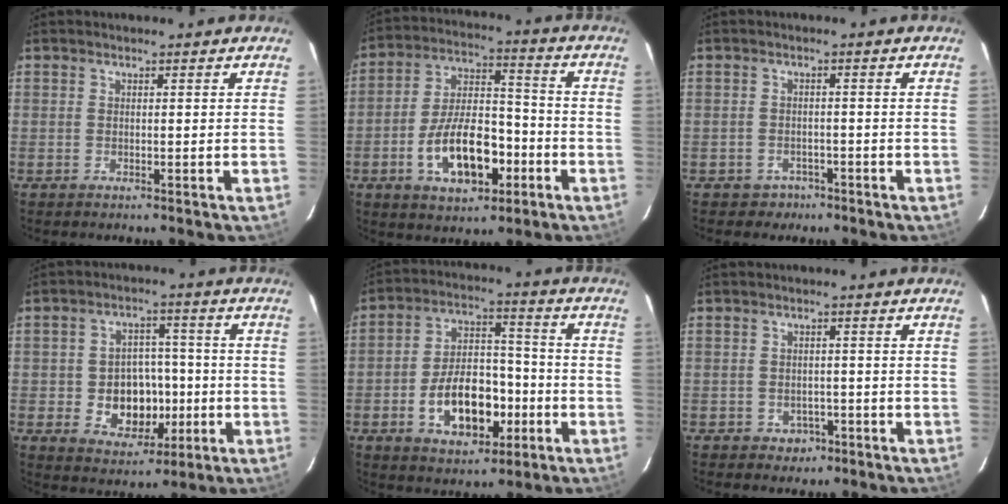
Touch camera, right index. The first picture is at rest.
{"total": 14.6, "force": [-5.7, 7.3, 11.3], "torque": [-0.216, 0.016, -0.084]}
{"total": 3.9, "force": [-2.4, 3.0, 0.1], "torque": [-0.016, 0.010, -0.032]}
{"total": 10.4, "force": [-2.4, 8.4, 5.7], "torque": [-0.122, 0.010, -0.021]}
{"total": 14.2, "force": [-5.1, 8.3, 10.4], "torque": [-0.197, 0.025, -0.068]}
{"total": 3.6, "force": [-1.7, 3.1, 0.5], "torque": [-0.018, 0.011, -0.017]}